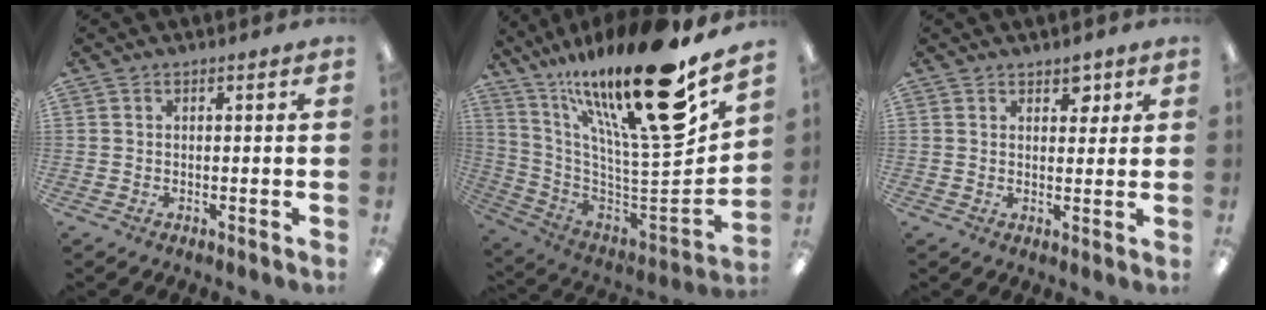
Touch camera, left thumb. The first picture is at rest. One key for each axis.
{"total": 27.1, "fx": 17.1, "fy": 5.4, "fz": 20.3, "tx": -0.305, "ty": -0.134, "tz": 0.276}
{"total": 3.4, "fx": 2.3, "fy": 2.1, "fz": 1.5, "tx": -0.001, "ty": -0.011, "tz": 0.034}